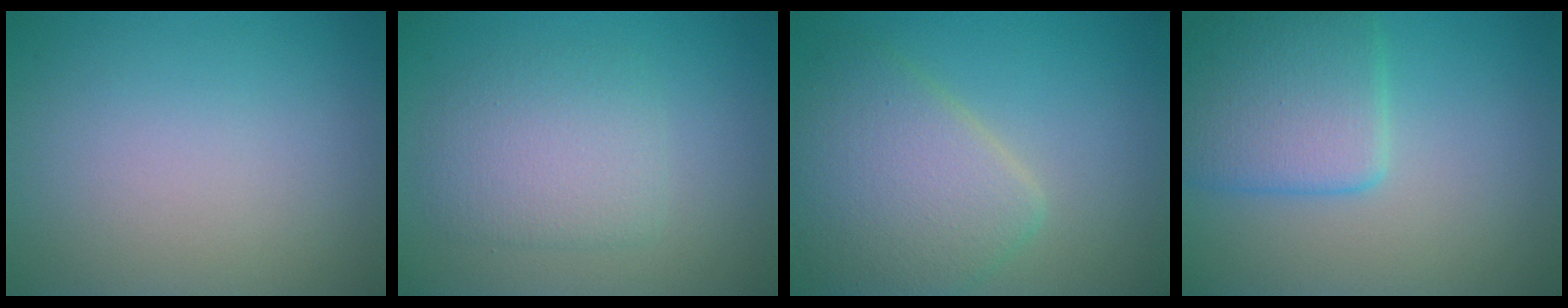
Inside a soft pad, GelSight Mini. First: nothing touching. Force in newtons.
{"total": 3.7, "press": 3.7, "slide": 0.3}
{"total": 6.0, "press": 5.9, "slide": 0.4}
{"total": 5.3, "press": 5.3, "slide": 0.3}